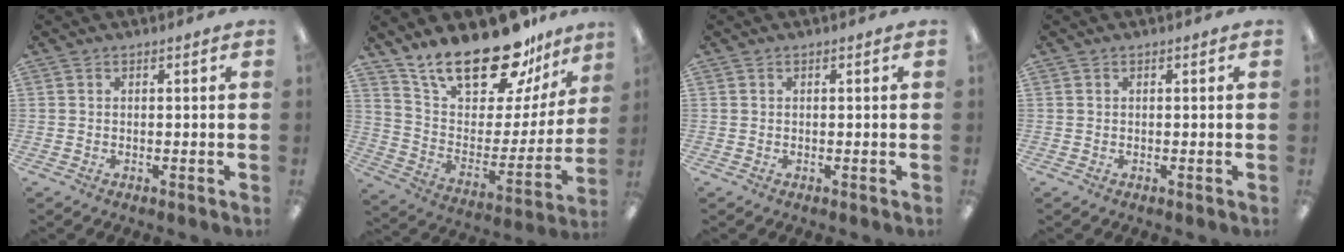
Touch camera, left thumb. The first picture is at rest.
{"total": 22.7, "force": [18.3, 8.2, 10.6], "torque": [-0.179, -0.124, 0.321]}
{"total": 0.0}
{"total": 0.0}